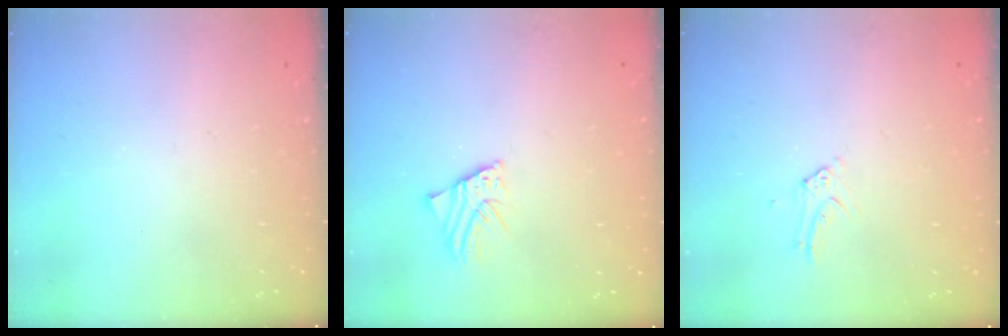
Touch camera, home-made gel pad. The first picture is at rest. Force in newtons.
{"total": 2.5, "press": 2.5, "slide": 0.3}
{"total": 4.2, "press": 4.2, "slide": 0.4}